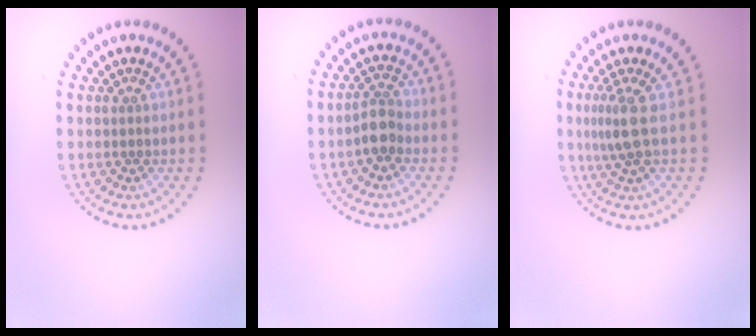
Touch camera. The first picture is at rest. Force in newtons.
{"total": 2.2, "press": 1.9, "slide": 1.1}
{"total": 2.3, "press": 1.9, "slide": 1.4}